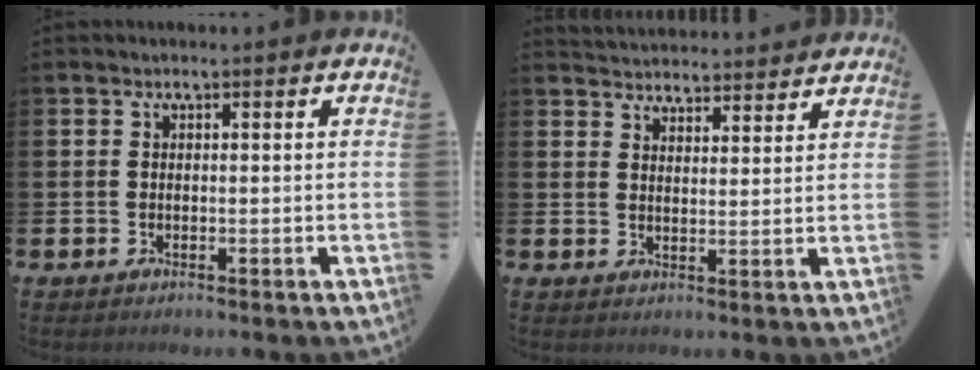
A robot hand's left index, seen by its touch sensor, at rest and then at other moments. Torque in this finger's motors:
{"motor_torque": [0.92, -1.22, 0.07, 0.03]}